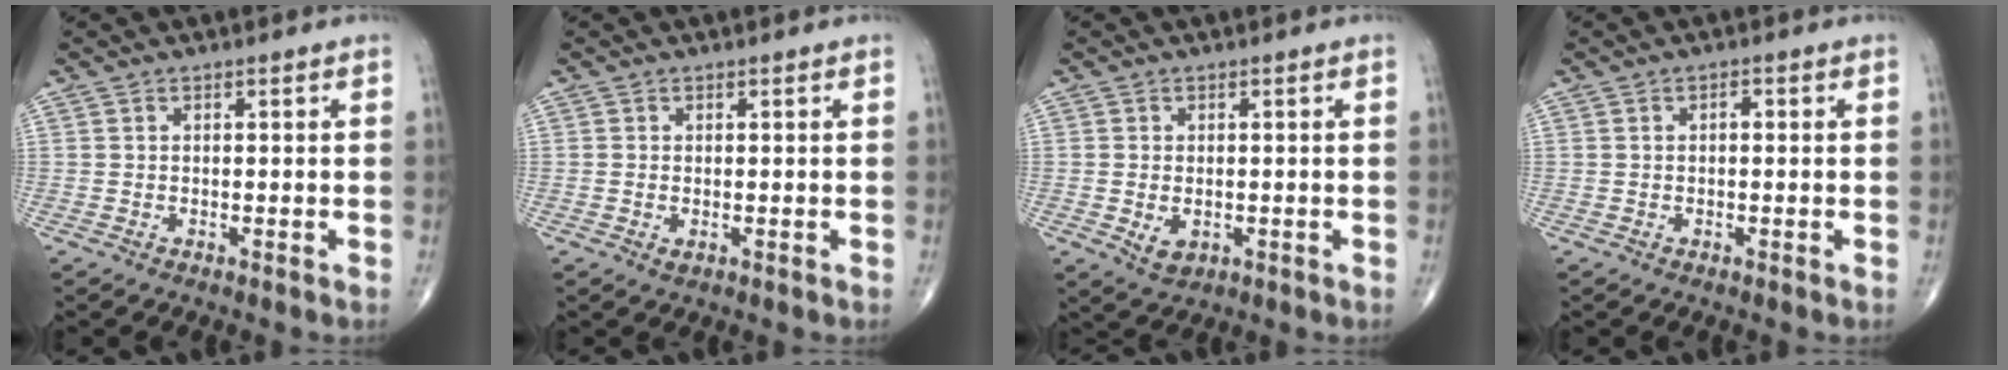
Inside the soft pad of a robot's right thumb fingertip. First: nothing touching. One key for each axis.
{"total": 0.8, "fx": -0.2, "fy": 0.5, "fz": 0.6, "tx": -0.009, "ty": 0.001, "tz": -0.002}
{"total": 3.4, "fx": -0.7, "fy": 2.3, "fz": 2.4, "tx": -0.032, "ty": -0.003, "tz": -0.002}
{"total": 1.0, "fx": 0.0, "fy": 0.5, "fz": 0.8, "tx": -0.006, "ty": 0.004, "tz": -0.003}